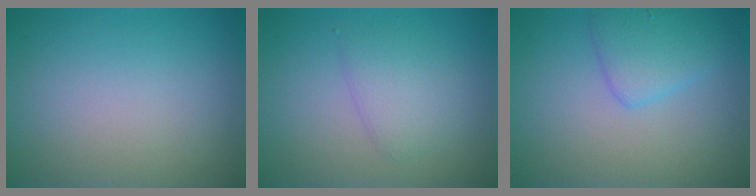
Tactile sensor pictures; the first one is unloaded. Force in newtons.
{"total": 2.5, "press": 2.5, "slide": 0.0}
{"total": 2.9, "press": 2.9, "slide": 0.1}